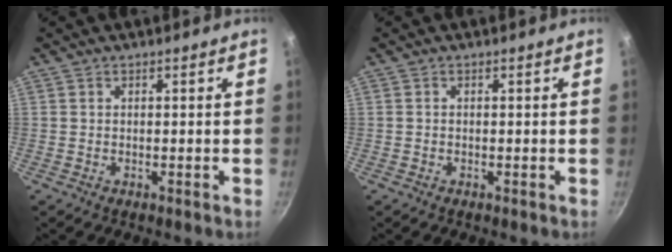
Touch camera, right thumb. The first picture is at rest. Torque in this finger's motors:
{"motor_torque": [-0.25, 0.19, -0.12, 0.41, 0.04]}